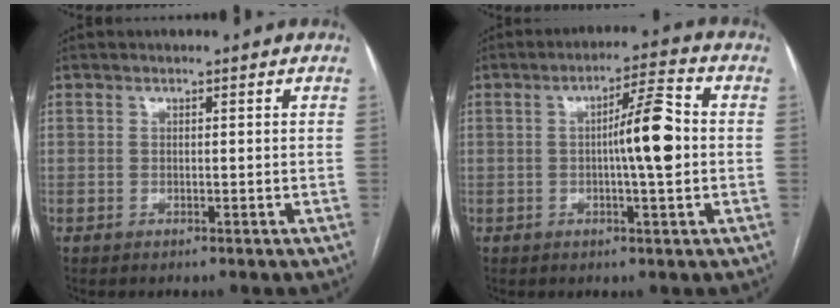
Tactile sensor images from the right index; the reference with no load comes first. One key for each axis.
{"total": 8.0, "fx": -0.1, "fy": 0.5, "fz": 8.0, "tx": -0.126, "ty": 0.012, "tz": -0.006}